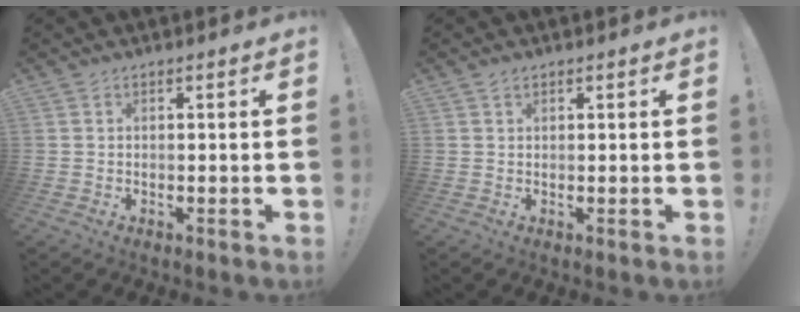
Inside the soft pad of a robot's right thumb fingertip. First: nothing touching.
{"total": 0.8, "force": [0.6, 0.4, 0.3], "torque": [-0.006, 0.000, 0.012]}